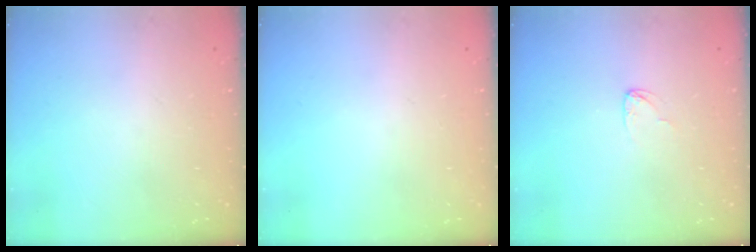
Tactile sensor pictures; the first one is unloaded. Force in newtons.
{"total": 0.0}
{"total": 2.9, "press": 2.9, "slide": 0.2}